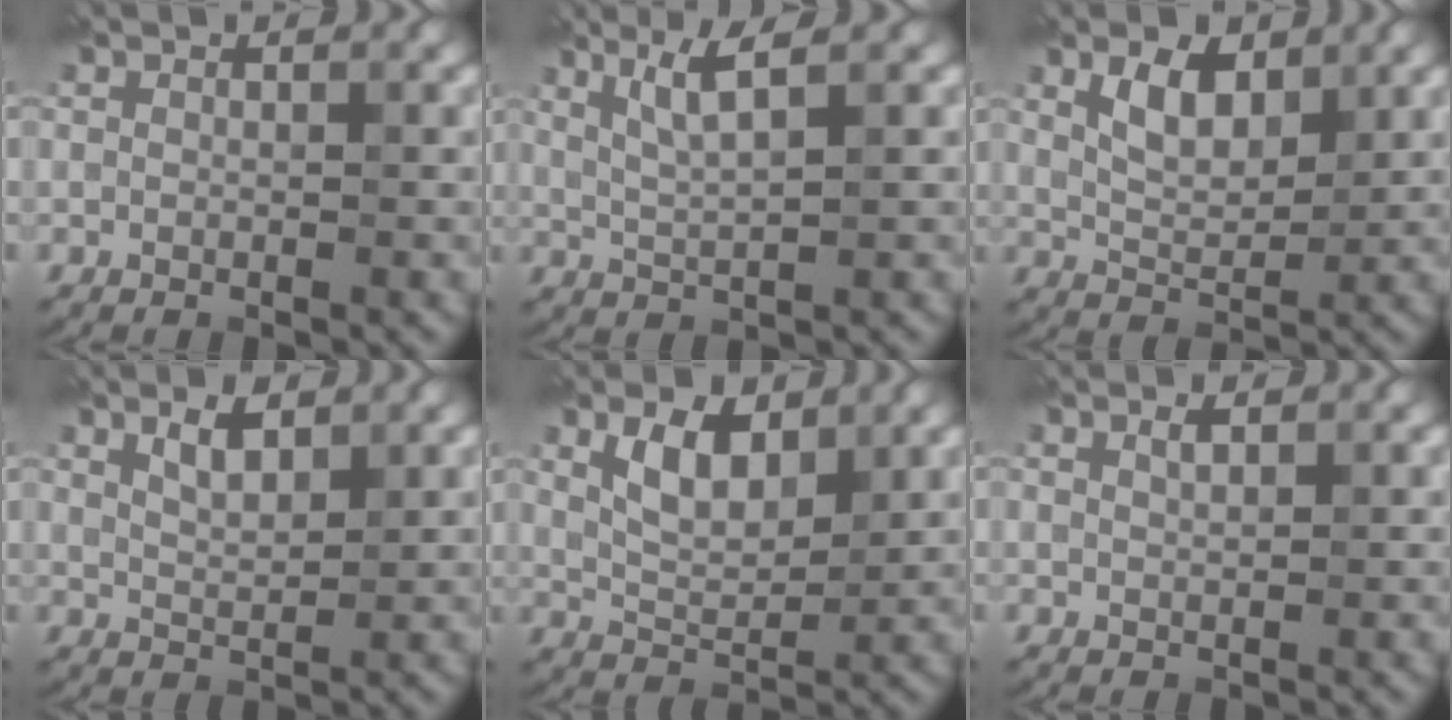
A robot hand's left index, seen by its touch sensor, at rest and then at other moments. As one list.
[{"total": 3.0, "force": [1.7, 0.3, 2.5], "torque": [-0.047, 0.007, 0.034]}, {"total": 3.5, "force": [1.8, 1.7, 2.4], "torque": [-0.048, 0.006, 0.035]}, {"total": 2.0, "force": [1.5, 0.6, 1.2], "torque": [-0.025, 0.005, 0.028]}, {"total": 3.8, "force": [2.0, 1.9, 2.7], "torque": [-0.054, 0.006, 0.037]}, {"total": 0.7, "force": [0.6, 0.1, 0.3], "torque": [-0.010, 0.004, 0.012]}]